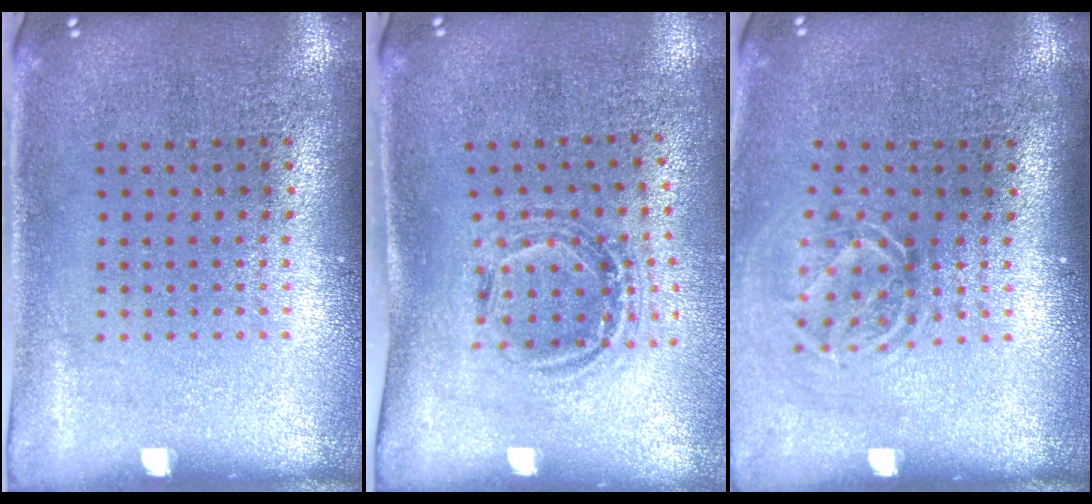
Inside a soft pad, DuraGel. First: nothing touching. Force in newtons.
{"total": 1.0, "press": 1.0, "slide": 0.1}
{"total": 1.7, "press": 1.2, "slide": 1.2}